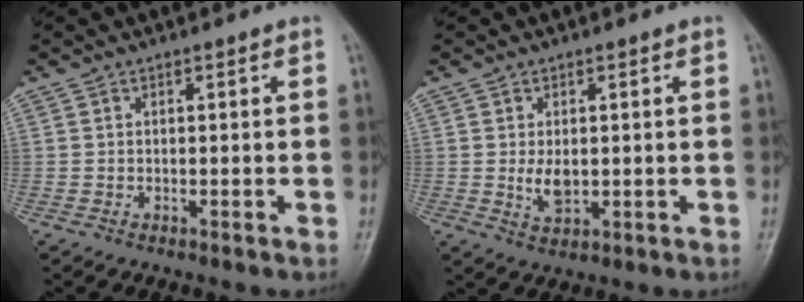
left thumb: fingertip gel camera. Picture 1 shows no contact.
{"total": 4.0, "force": [0.1, 2.4, 3.2], "torque": [-0.051, -0.009, 0.009]}